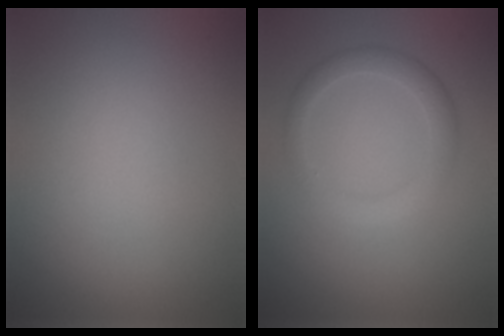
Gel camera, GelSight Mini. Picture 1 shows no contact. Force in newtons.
{"total": 2.4, "press": 2.4, "slide": 0.2}